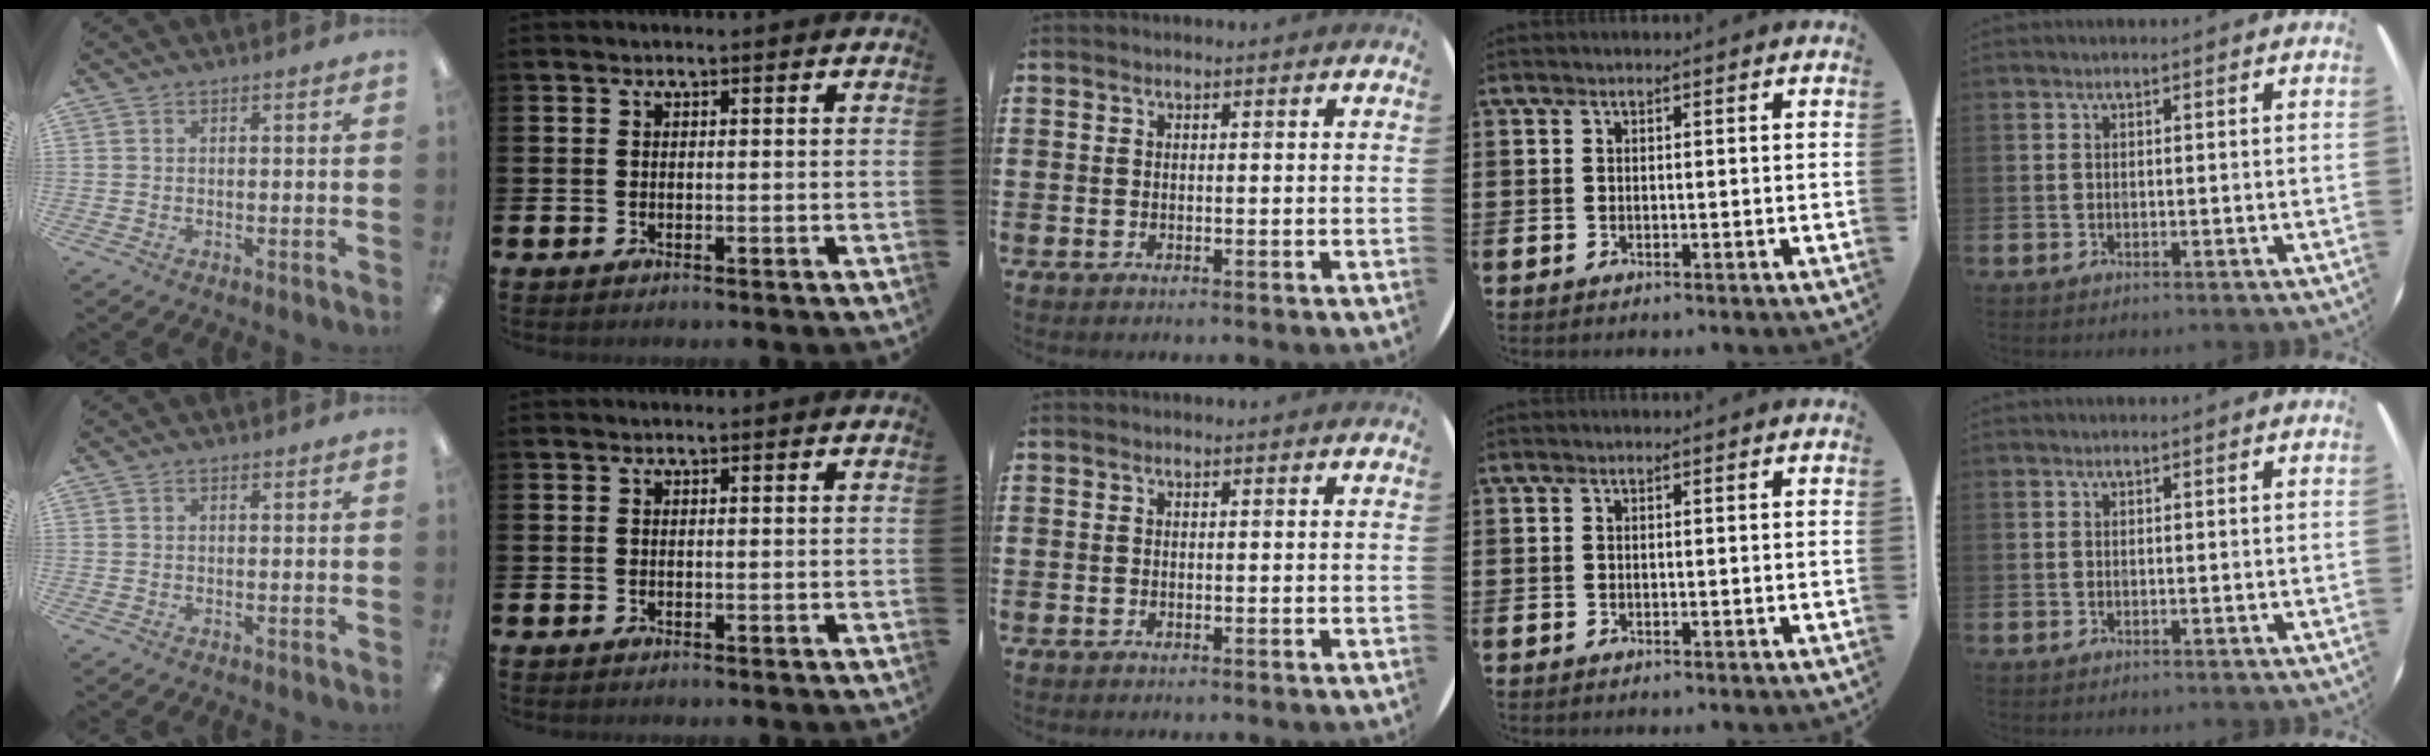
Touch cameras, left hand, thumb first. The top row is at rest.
{}